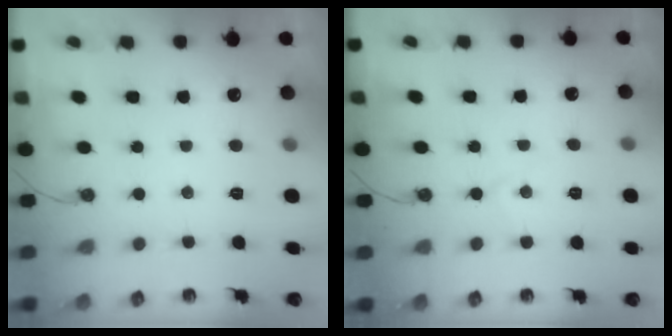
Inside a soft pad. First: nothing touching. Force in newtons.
{"total": 4.4, "press": 4.4, "slide": 0.6}